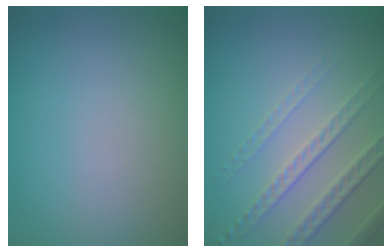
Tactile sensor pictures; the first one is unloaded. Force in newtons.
{"total": 4.6, "press": 3.1, "slide": 3.3}